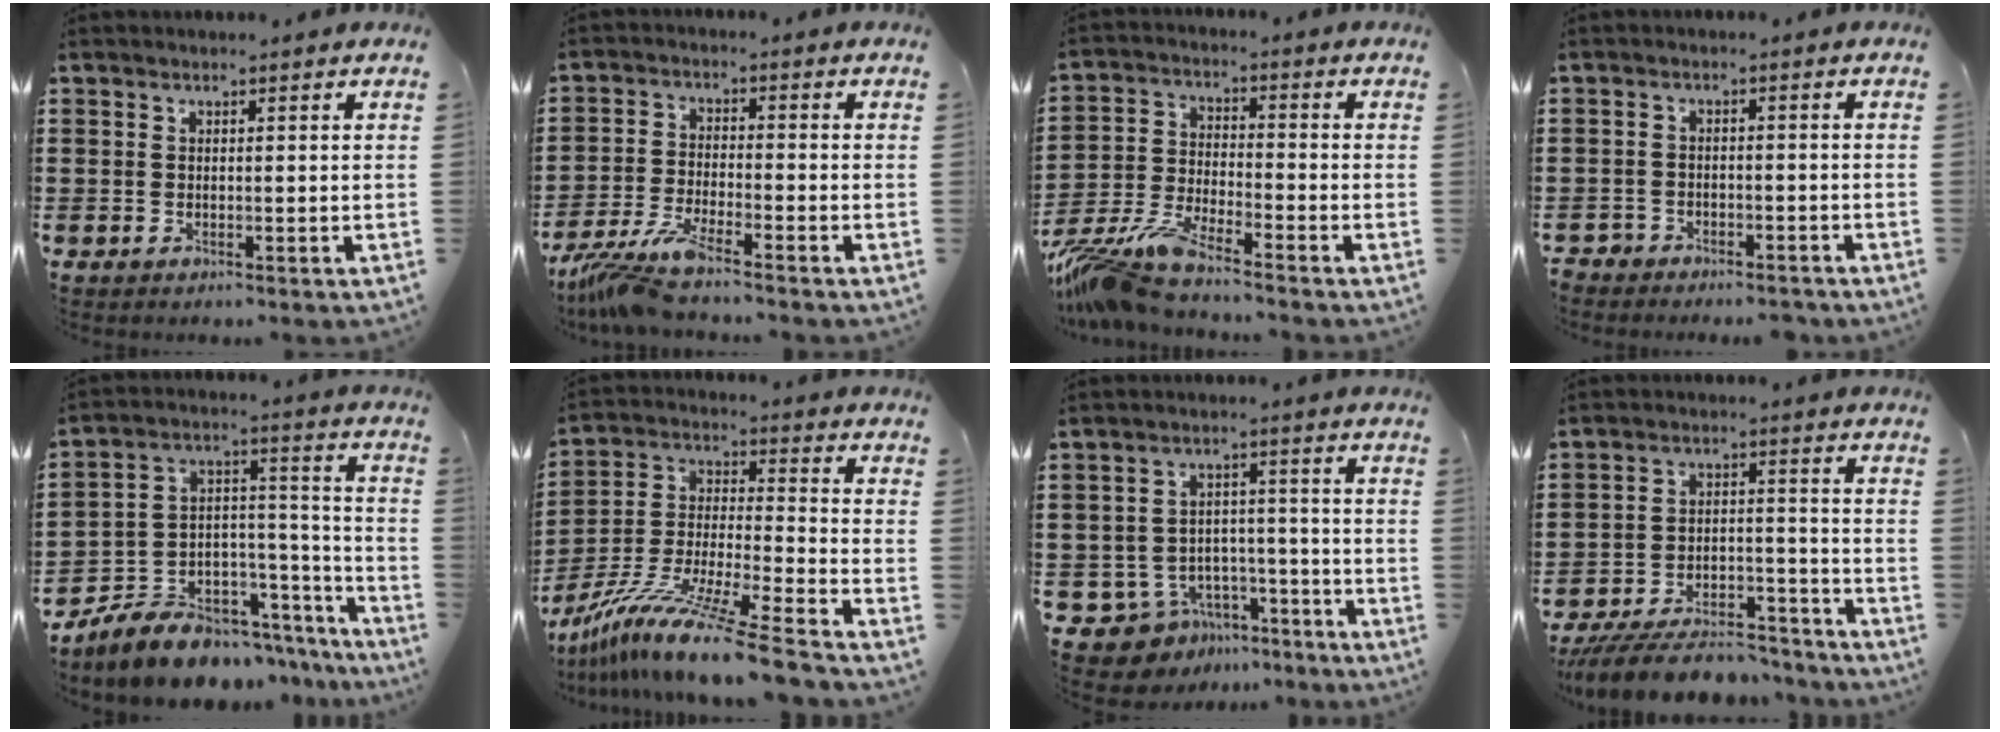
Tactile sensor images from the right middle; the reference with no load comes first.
{"total": 6.4, "force": [-5.5, -0.2, 3.3], "torque": [-0.094, -0.028, -0.112]}
{"total": 7.7, "force": [-7.1, 0.2, 3.1], "torque": [-0.083, -0.014, -0.144]}
{"total": 2.7, "force": [-2.6, 0.5, -0.1], "torque": [-0.005, 0.000, -0.057]}
{"total": 7.2, "force": [-6.4, 3.1, 1.1], "torque": [-0.029, 0.003, -0.120]}
{"total": 13.2, "force": [-11.4, -1.2, 6.5], "torque": [-0.128, 0.000, -0.227]}
{"total": 6.6, "force": [-5.7, 3.2, 1.0], "torque": [-0.041, 0.018, -0.114]}
{"total": 8.9, "force": [-8.2, 1.5, 3.0], "torque": [-0.043, 0.022, -0.155]}